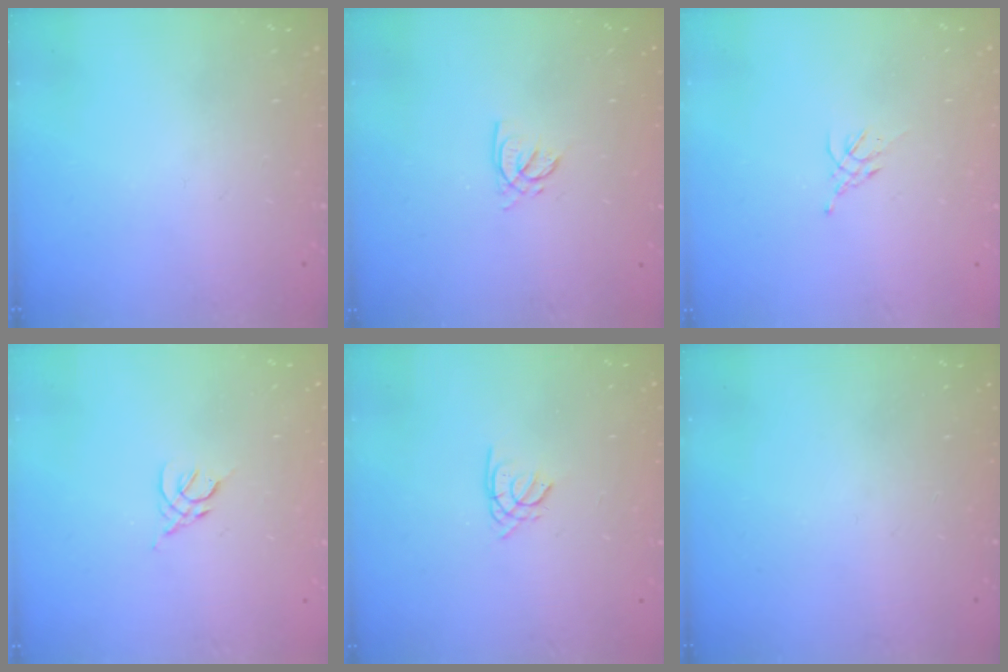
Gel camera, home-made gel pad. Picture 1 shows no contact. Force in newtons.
{"total": 2.6, "press": 2.6, "slide": 0.2}
{"total": 1.9, "press": 1.8, "slide": 0.5}
{"total": 2.5, "press": 2.4, "slide": 0.7}
{"total": 1.4, "press": 1.4, "slide": 0.4}
{"total": 0.0}